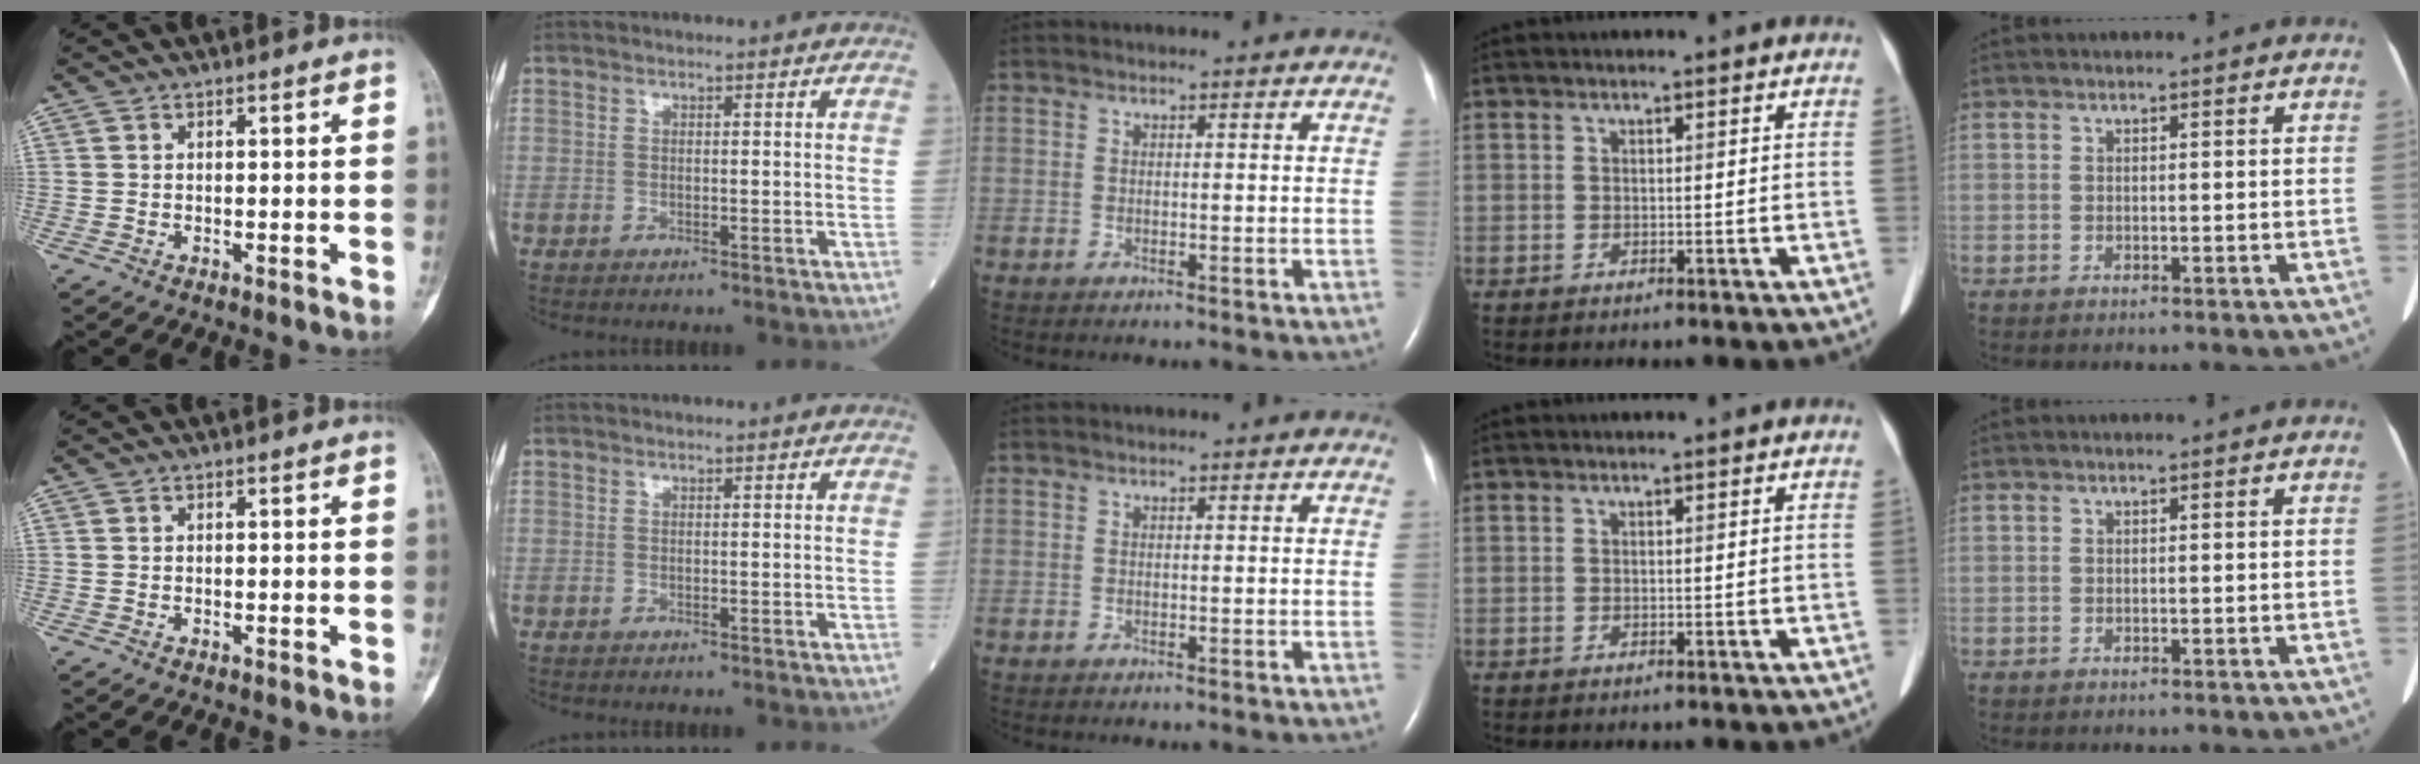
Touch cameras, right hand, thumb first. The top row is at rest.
{}